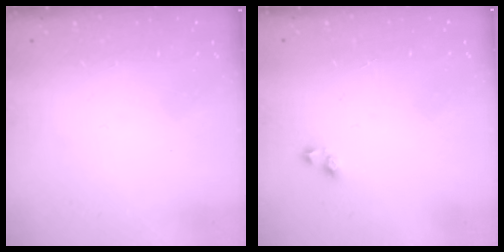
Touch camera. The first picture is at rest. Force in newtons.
{"total": 2.9, "press": 2.9, "slide": 0.3}